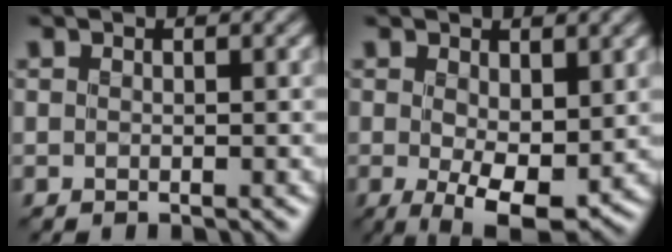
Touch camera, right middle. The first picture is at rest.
{"total": 6.1, "force": [-0.2, 2.7, 5.5], "torque": [-0.095, -0.011, 0.001]}